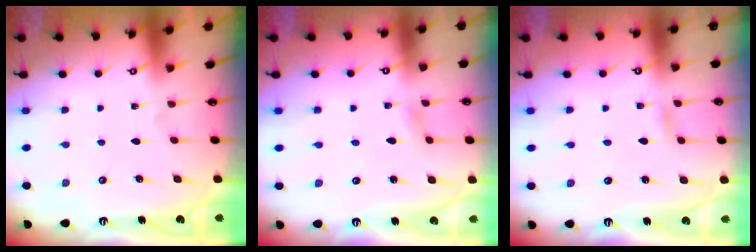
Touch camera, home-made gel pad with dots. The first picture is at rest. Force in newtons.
{"total": 2.4, "press": 2.3, "slide": 0.3}
{"total": 2.1, "press": 2.1, "slide": 0.2}